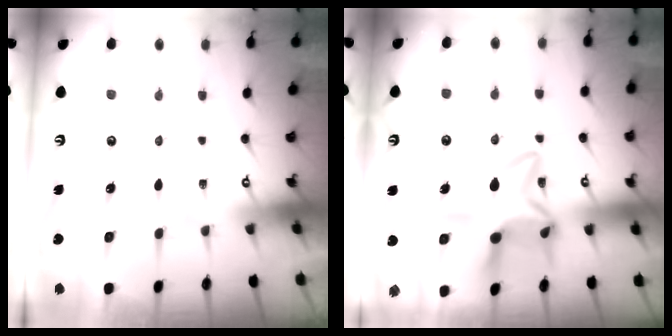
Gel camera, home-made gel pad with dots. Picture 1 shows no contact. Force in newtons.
{"total": 11.8, "press": 11.8, "slide": 0.9}